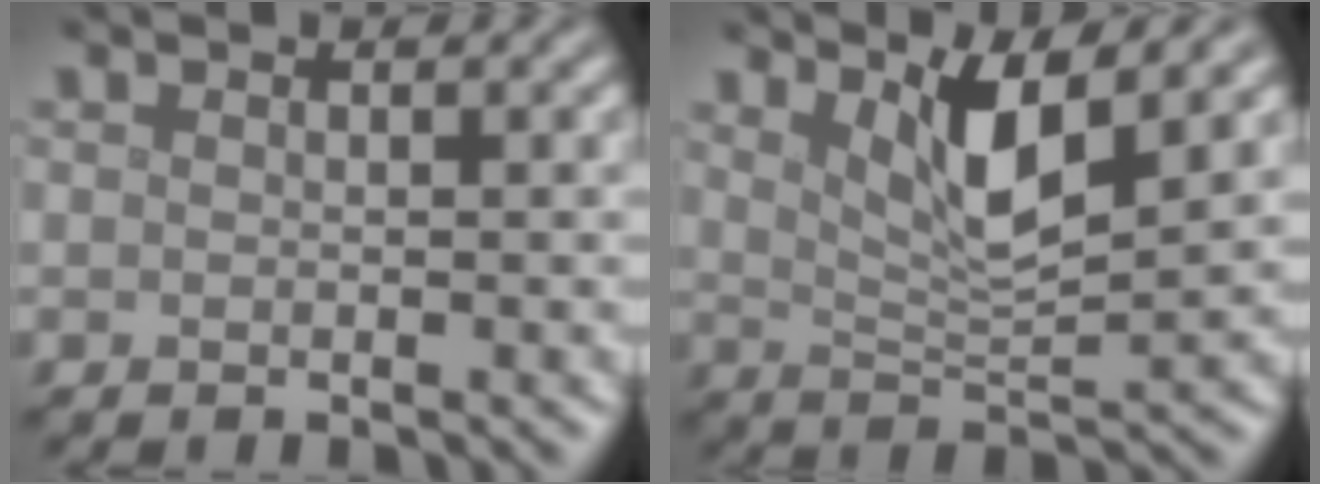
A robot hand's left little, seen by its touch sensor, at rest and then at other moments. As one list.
[{"total": 4.6, "force": [2.6, 1.0, 3.7], "torque": [-0.068, -0.009, 0.048]}]